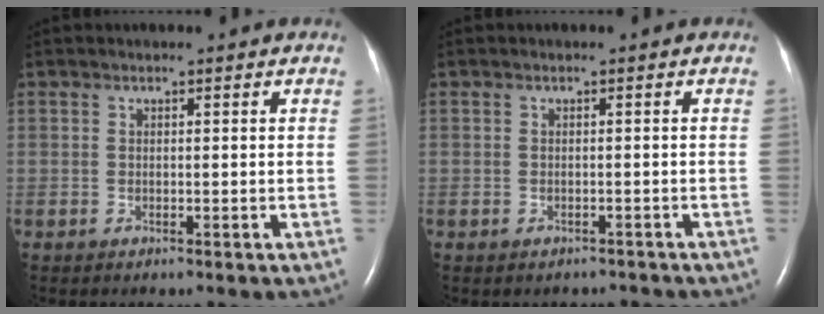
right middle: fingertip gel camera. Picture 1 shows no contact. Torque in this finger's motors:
{"motor_torque": [0.25, -0.40, 0.02, 0.03]}